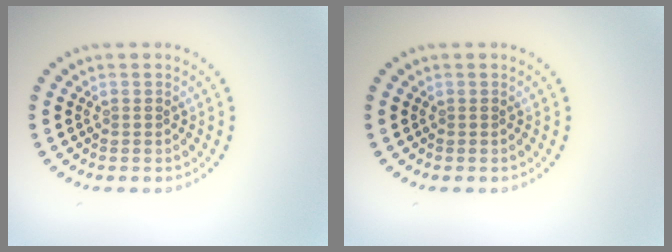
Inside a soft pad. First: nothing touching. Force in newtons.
{"total": 0.0}